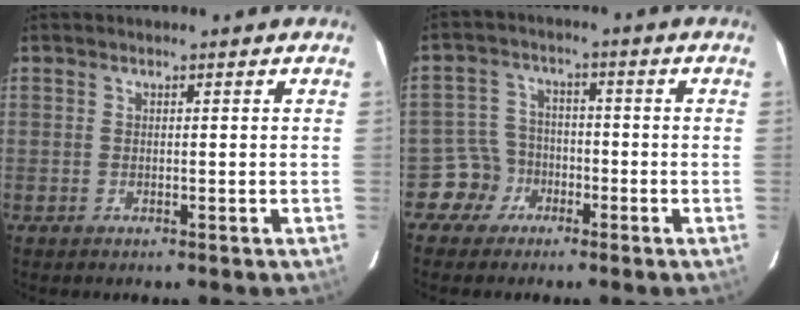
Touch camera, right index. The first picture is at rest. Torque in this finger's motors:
{"motor_torque": [-0.11, -0.02, -0.31, -0.19]}